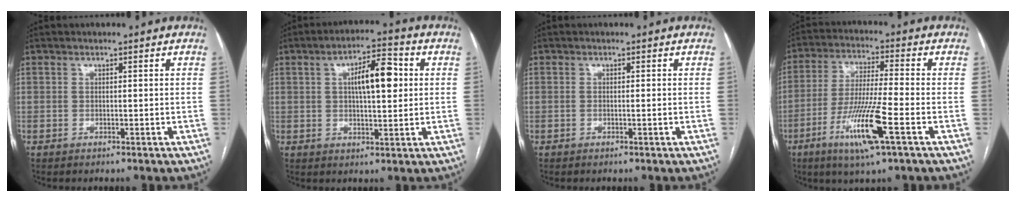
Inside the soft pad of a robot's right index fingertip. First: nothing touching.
{"total": 8.5, "force": [1.7, 2.6, 8.0], "torque": [-0.130, 0.020, 0.026]}
{"total": 0.5, "force": [-0.2, 0.0, 0.5], "torque": [-0.009, 0.001, -0.003]}
{"total": 12.0, "force": [-5.2, 0.0, 10.8], "torque": [-0.216, -0.019, -0.097]}